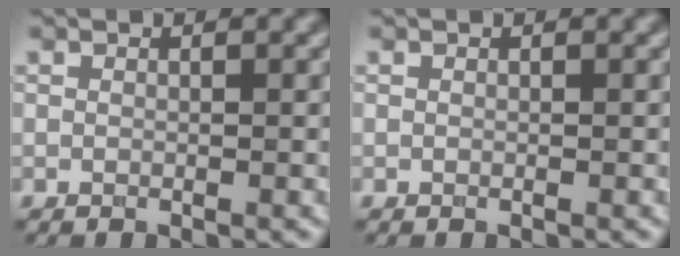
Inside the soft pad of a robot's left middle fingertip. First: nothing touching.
{"total": 0.0}